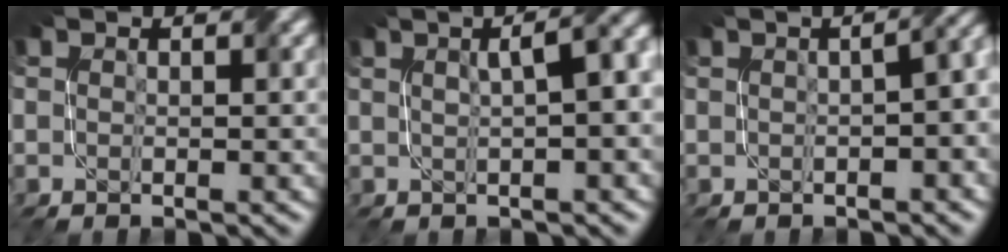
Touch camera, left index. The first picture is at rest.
{"total": 5.8, "force": [1.4, 1.9, 5.2], "torque": [-0.036, 0.030, 0.019]}
{"total": 6.6, "force": [0.2, 3.3, 5.7], "torque": [-0.026, 0.018, -0.002]}